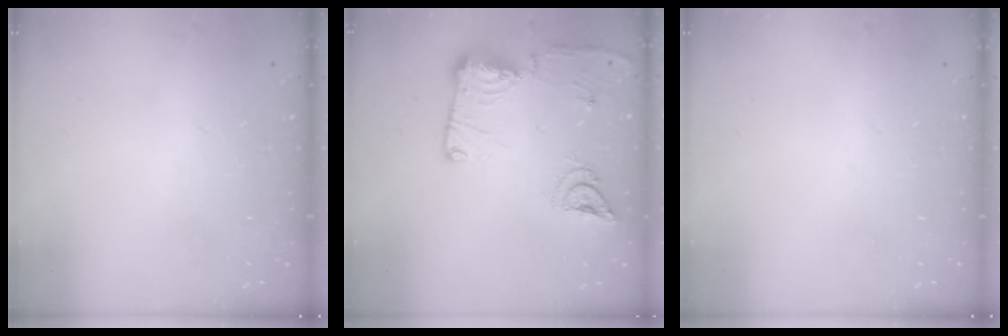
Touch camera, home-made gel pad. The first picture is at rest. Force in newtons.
{"total": 15.4, "press": 15.3, "slide": 1.9}
{"total": 0.0}